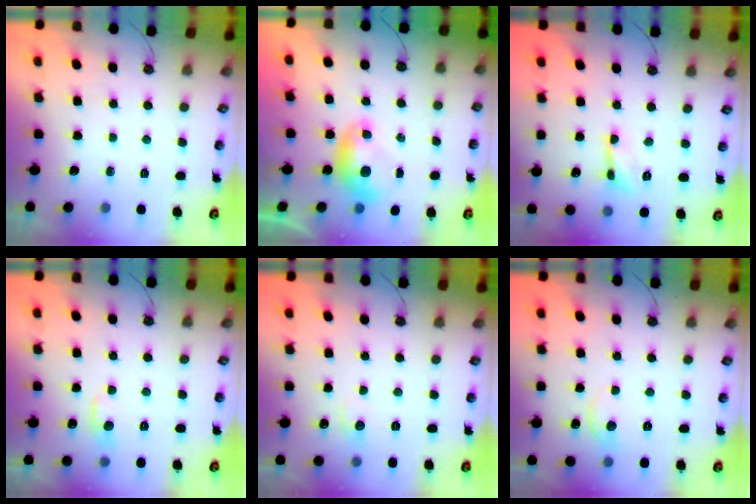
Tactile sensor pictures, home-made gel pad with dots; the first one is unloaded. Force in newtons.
{"total": 0.0}
{"total": 0.5, "press": 0.5, "slide": 0.1}
{"total": 1.0, "press": 0.4, "slide": 0.9}
{"total": 0.9, "press": 0.4, "slide": 0.8}
{"total": 0.8, "press": 0.5, "slide": 0.6}